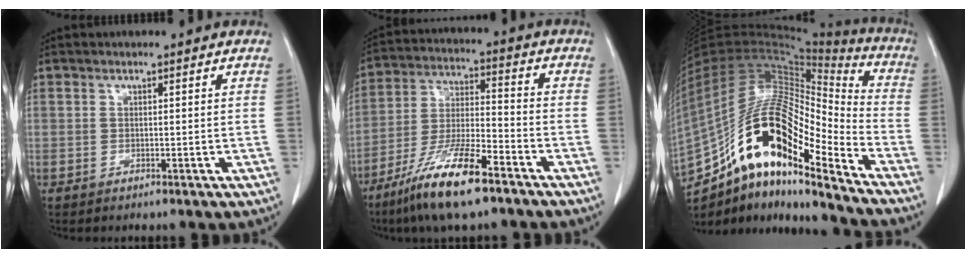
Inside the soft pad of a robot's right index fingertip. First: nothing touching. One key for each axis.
{"total": 13.9, "fx": -9.1, "fy": 2.1, "fz": 10.3, "tx": -0.209, "ty": -0.024, "tz": -0.168}
{"total": 25.6, "fx": -15.2, "fy": 6.5, "fz": 19.5, "tx": -0.394, "ty": 0.016, "tz": -0.271}